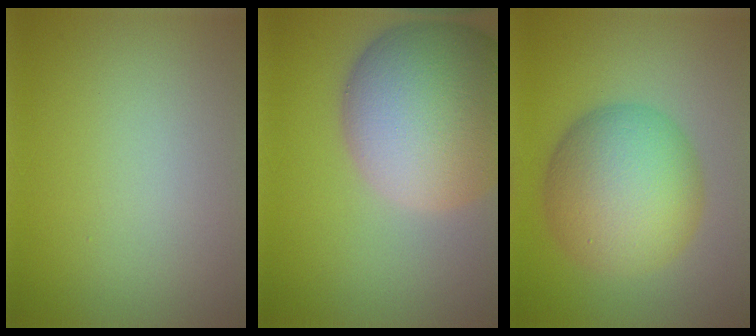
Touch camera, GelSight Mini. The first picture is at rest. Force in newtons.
{"total": 14.8, "press": 14.8, "slide": 1.0}
{"total": 9.6, "press": 9.6, "slide": 0.3}